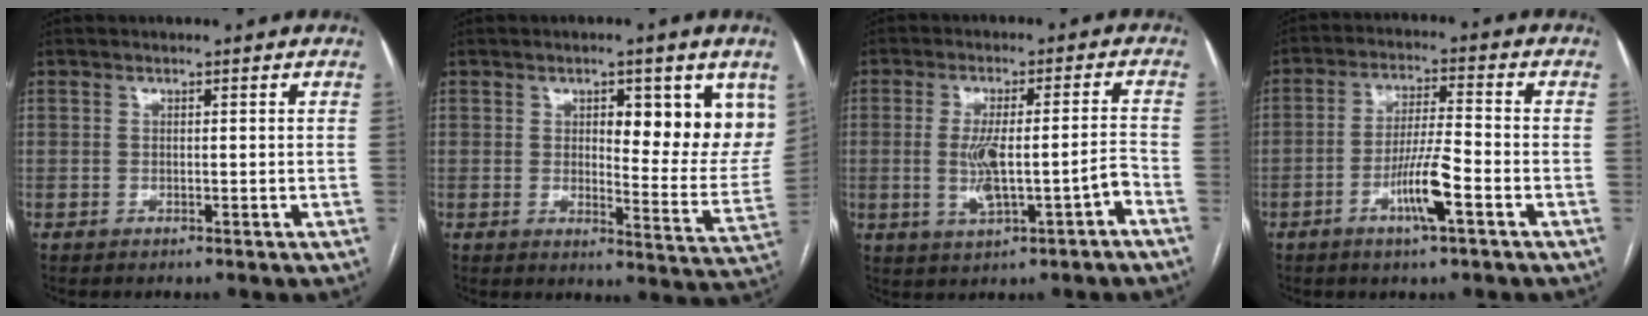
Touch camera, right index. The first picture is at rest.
{"total": 12.8, "force": [4.8, 3.8, 11.2], "torque": [-0.127, -0.015, 0.062]}
{"total": 8.3, "force": [-2.5, 1.3, 7.8], "torque": [-0.143, 0.015, -0.031]}
{"total": 7.7, "force": [-3.4, 0.4, 6.9], "torque": [-0.134, -0.004, -0.061]}